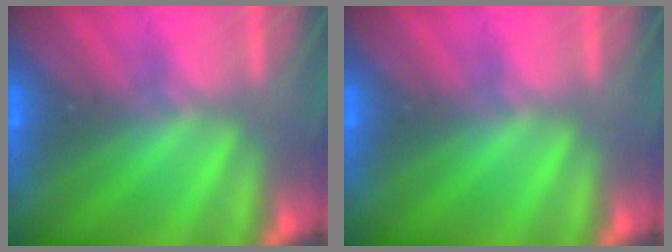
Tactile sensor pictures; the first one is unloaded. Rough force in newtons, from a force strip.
{"total": 0.0}